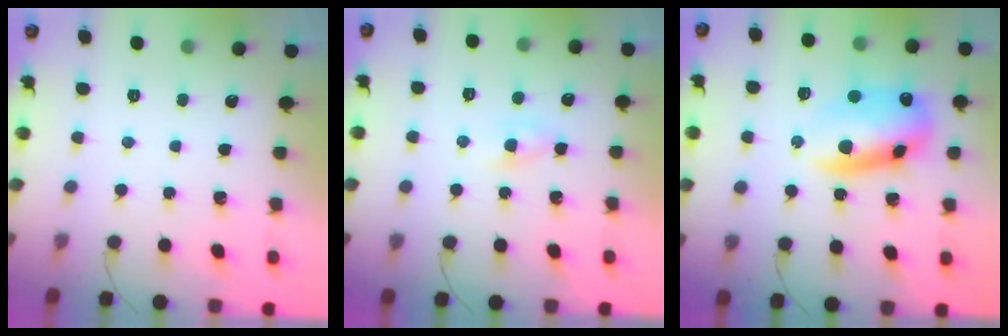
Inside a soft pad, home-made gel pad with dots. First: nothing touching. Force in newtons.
{"total": 2.2, "press": 2.1, "slide": 0.9}
{"total": 12.7, "press": 12.5, "slide": 2.5}